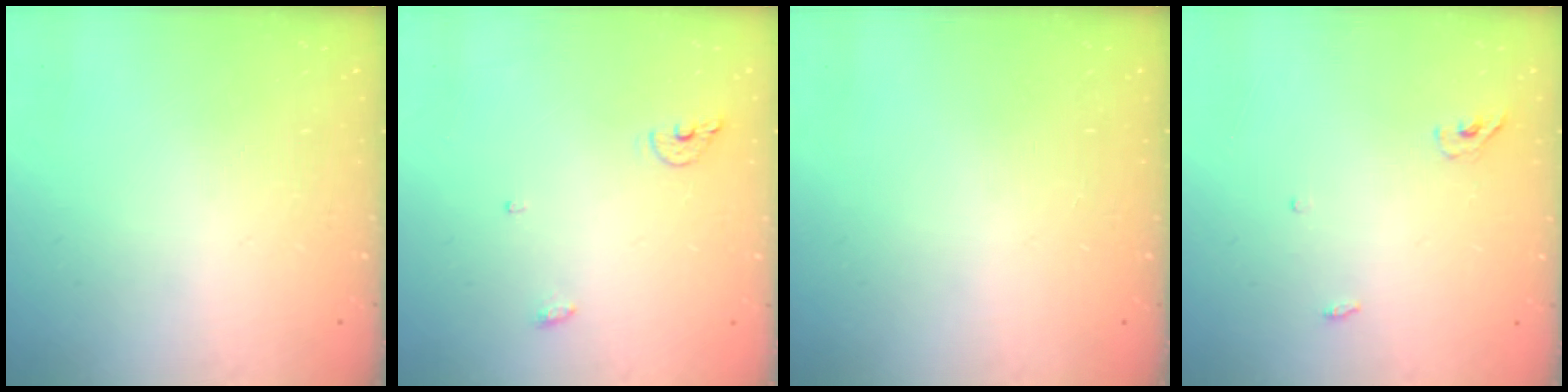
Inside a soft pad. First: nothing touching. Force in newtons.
{"total": 5.6, "press": 5.5, "slide": 1.0}
{"total": 0.0}
{"total": 3.7, "press": 3.5, "slide": 1.1}